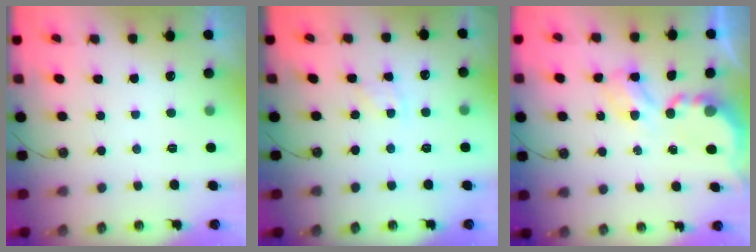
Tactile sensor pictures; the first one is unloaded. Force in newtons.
{"total": 5.0, "press": 5.0, "slide": 0.7}
{"total": 4.9, "press": 4.9, "slide": 0.3}